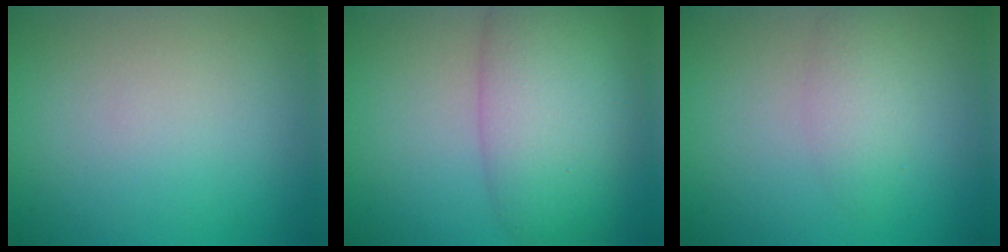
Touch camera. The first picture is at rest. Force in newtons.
{"total": 8.6, "press": 8.6, "slide": 0.6}
{"total": 2.1, "press": 2.1, "slide": 0.0}